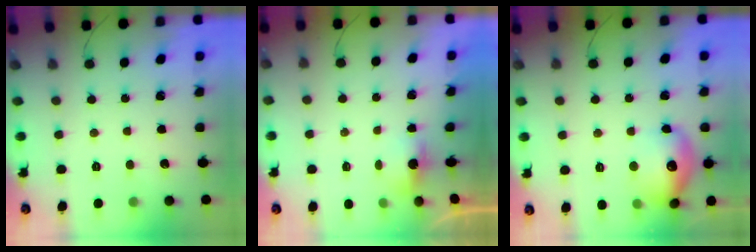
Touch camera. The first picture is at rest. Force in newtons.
{"total": 2.7, "press": 2.6, "slide": 0.7}
{"total": 15.8, "press": 15.8, "slide": 1.5}